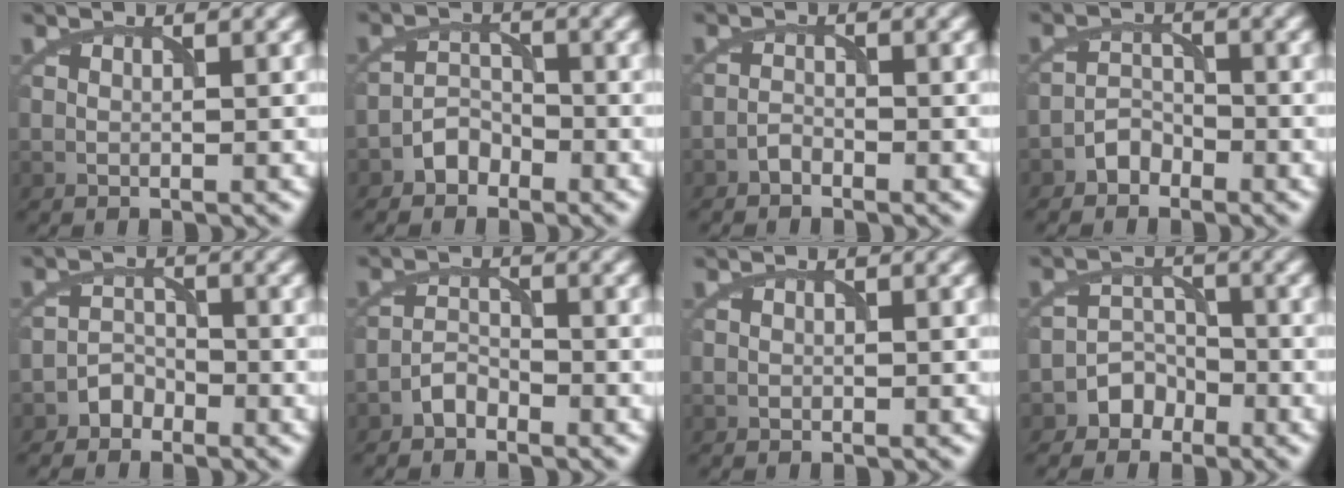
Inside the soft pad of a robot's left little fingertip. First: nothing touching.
{"total": 2.2, "force": [-1.8, 1.3, 0.3], "torque": [0.003, 0.012, -0.034]}
{"total": 1.0, "force": [-1.0, 0.2, 0.0], "torque": [0.002, 0.004, -0.019]}
{"total": 2.0, "force": [-1.7, 1.1, 0.2], "torque": [0.004, 0.011, -0.031]}
{"total": 1.8, "force": [-1.5, 1.0, -0.1], "torque": [0.011, 0.011, -0.028]}
{"total": 1.8, "force": [-1.6, 0.7, 0.4], "torque": [-0.002, 0.010, -0.032]}
{"total": 0.0}
{"total": 2.5, "force": [-1.9, 1.7, 0.0], "torque": [0.017, 0.009, -0.031]}